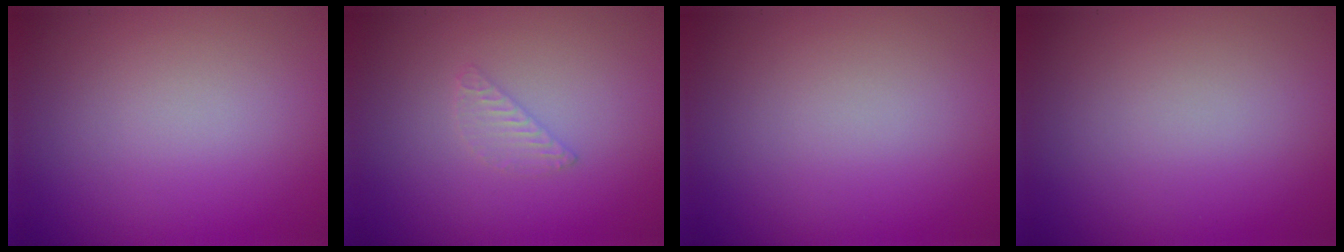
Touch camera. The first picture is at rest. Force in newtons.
{"total": 1.1, "press": 1.1, "slide": 0.1}
{"total": 0.0}
{"total": 0.0}